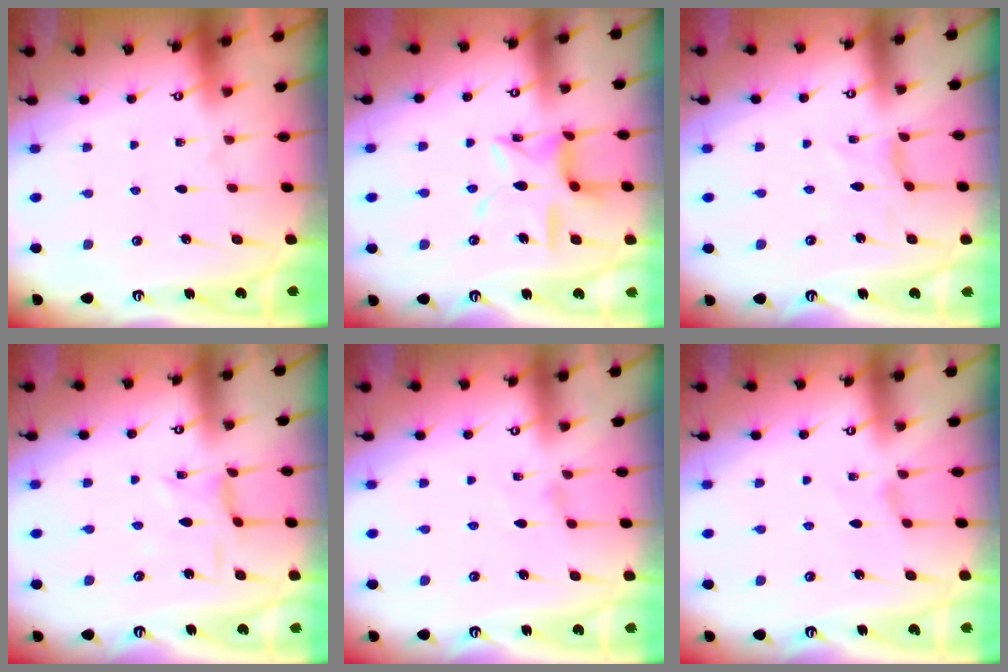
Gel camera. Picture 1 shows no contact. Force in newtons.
{"total": 12.8, "press": 12.8, "slide": 1.1}
{"total": 0.7, "press": 0.6, "slide": 0.3}
{"total": 1.7, "press": 1.6, "slide": 0.3}
{"total": 0.0}
{"total": 0.0}